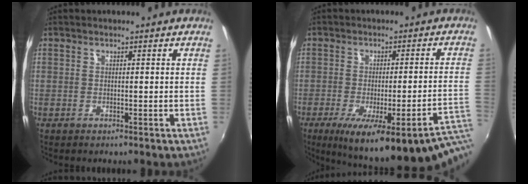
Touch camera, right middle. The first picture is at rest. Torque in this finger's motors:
{"motor_torque": [1.14, -1.00, 0.64, 0.09]}